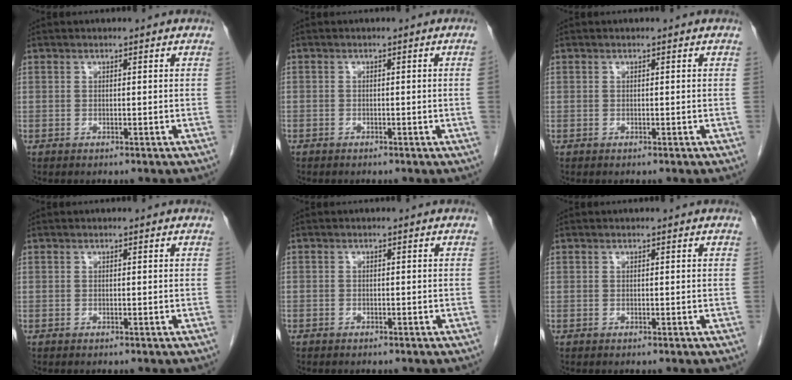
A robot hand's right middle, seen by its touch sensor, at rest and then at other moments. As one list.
[{"total": 0.8, "force": [-0.3, -0.2, 0.7], "torque": [-0.011, 0.002, -0.006]}, {"total": 0.0}, {"total": 0.0}, {"total": 0.8, "force": [-0.6, 0.5, 0.1], "torque": [-0.007, 0.003, -0.011]}, {"total": 0.0}]